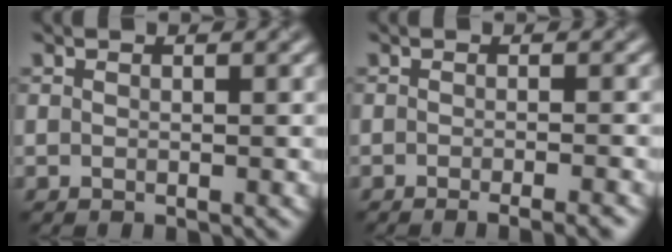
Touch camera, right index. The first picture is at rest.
{"total": 3.1, "force": [-2.0, 0.7, 2.3], "torque": [-0.018, 0.004, -0.027]}